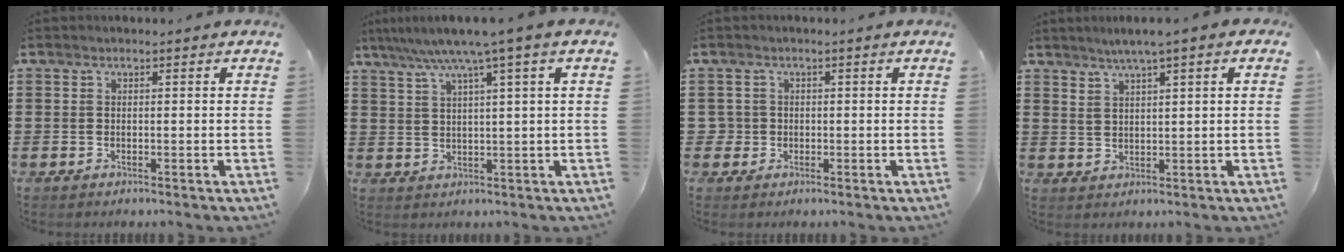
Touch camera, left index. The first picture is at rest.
{"total": 6.1, "force": [3.7, -0.7, 4.7], "torque": [-0.104, -0.013, 0.057]}
{"total": 1.7, "force": [-0.2, 1.7, 0.2], "torque": [-0.013, 0.004, -0.007]}
{"total": 2.7, "force": [1.6, 0.1, 2.1], "torque": [-0.043, 0.003, 0.028]}